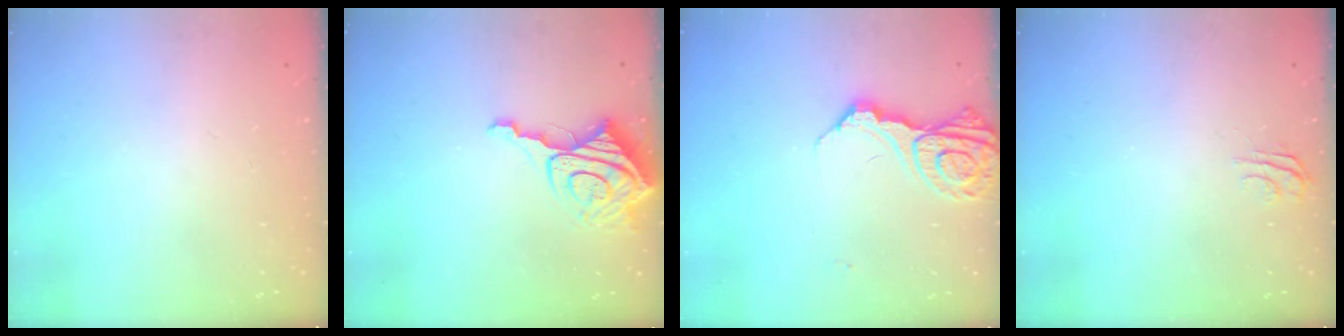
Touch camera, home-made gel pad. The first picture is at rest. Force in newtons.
{"total": 11.2, "press": 11.2, "slide": 1.2}
{"total": 13.8, "press": 13.7, "slide": 1.6}
{"total": 5.0, "press": 5.0, "slide": 0.5}